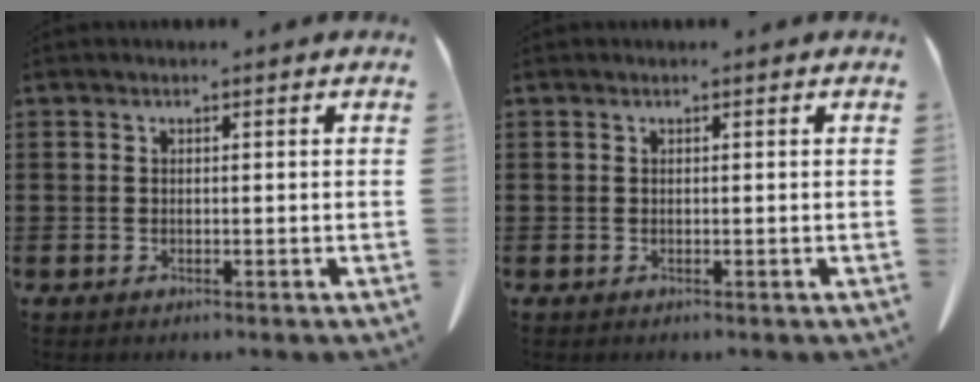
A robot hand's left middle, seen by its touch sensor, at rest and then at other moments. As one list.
[{"total": 0.0}]